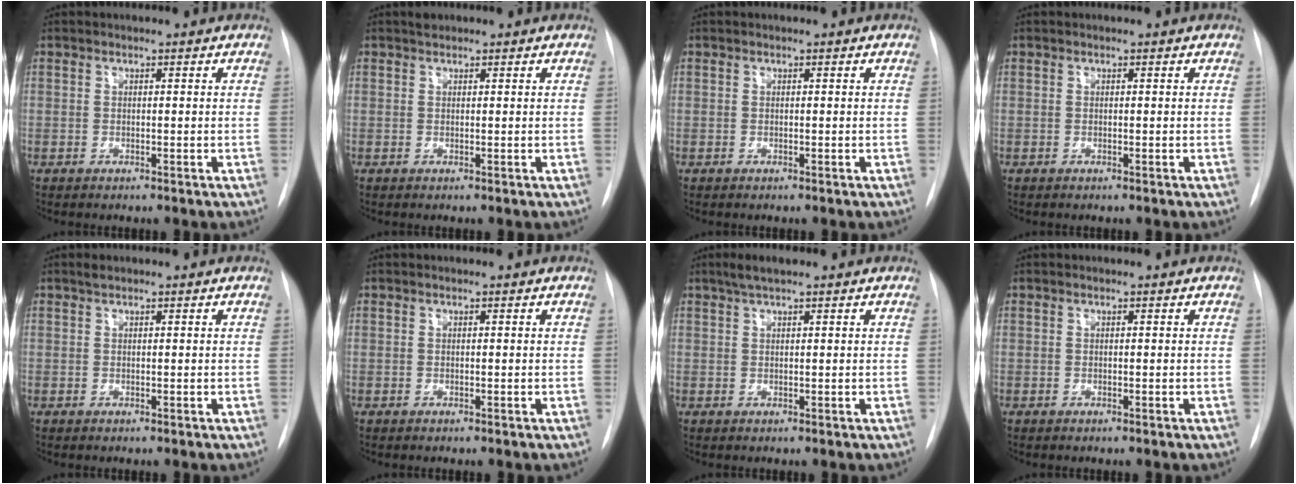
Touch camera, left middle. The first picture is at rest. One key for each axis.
{"total": 0.9, "fx": 0.8, "fy": 0.4, "fz": 0.2, "tx": -0.010, "ty": 0.005, "tz": 0.013}
{"total": 0.0}
{"total": 0.0}
{"total": 0.7, "fx": 0.6, "fy": 0.2, "fz": 0.3, "tx": -0.012, "ty": 0.007, "tz": 0.012}
{"total": 0.0}
{"total": 2.6, "fx": 1.9, "fy": 0.3, "fz": 1.8, "tx": -0.040, "ty": 0.008, "tz": 0.036}
{"total": 0.0}